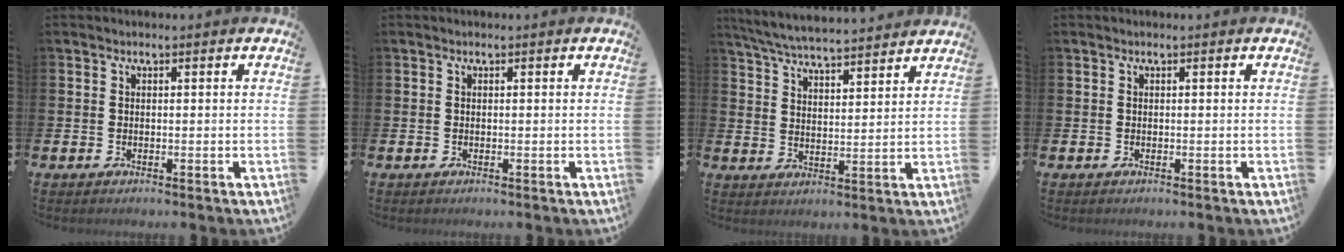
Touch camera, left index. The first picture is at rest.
{"total": 0.0}
{"total": 6.0, "force": [5.9, 0.3, 1.1], "torque": [-0.047, -0.030, 0.106]}
{"total": 0.0}